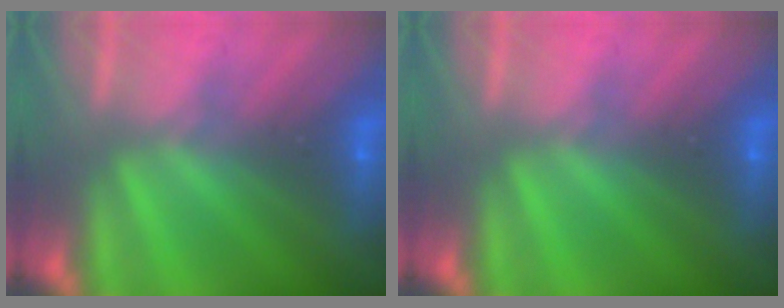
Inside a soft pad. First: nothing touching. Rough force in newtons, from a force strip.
{"total": 0.0}